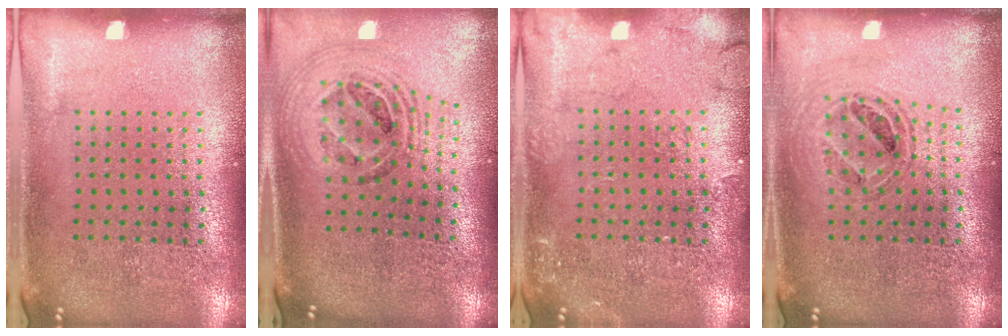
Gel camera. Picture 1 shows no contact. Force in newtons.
{"total": 1.7, "press": 1.5, "slide": 0.8}
{"total": 2.2, "press": 2.2, "slide": 0.4}
{"total": 0.9, "press": 0.8, "slide": 0.2}